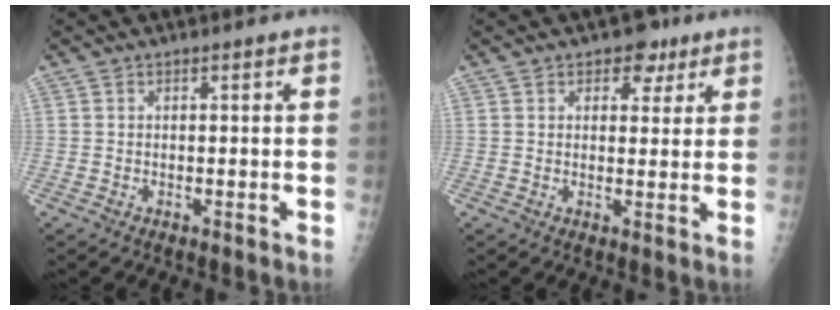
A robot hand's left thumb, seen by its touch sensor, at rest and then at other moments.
{"total": 4.9, "force": [2.8, 3.3, 2.2], "torque": [0.002, -0.009, 0.033]}